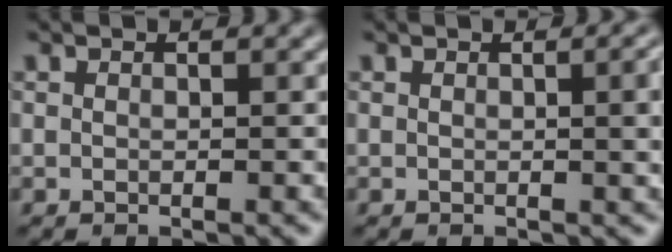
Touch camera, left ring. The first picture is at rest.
{"total": 3.0, "force": [0.2, 1.0, 2.9], "torque": [-0.028, 0.006, 0.000]}